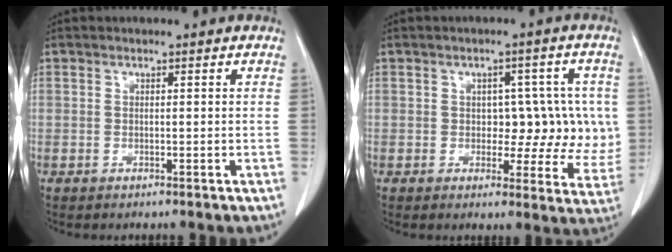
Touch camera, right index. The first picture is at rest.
{"total": 8.5, "force": [0.5, 5.1, 6.8], "torque": [-0.059, 0.019, 0.011]}